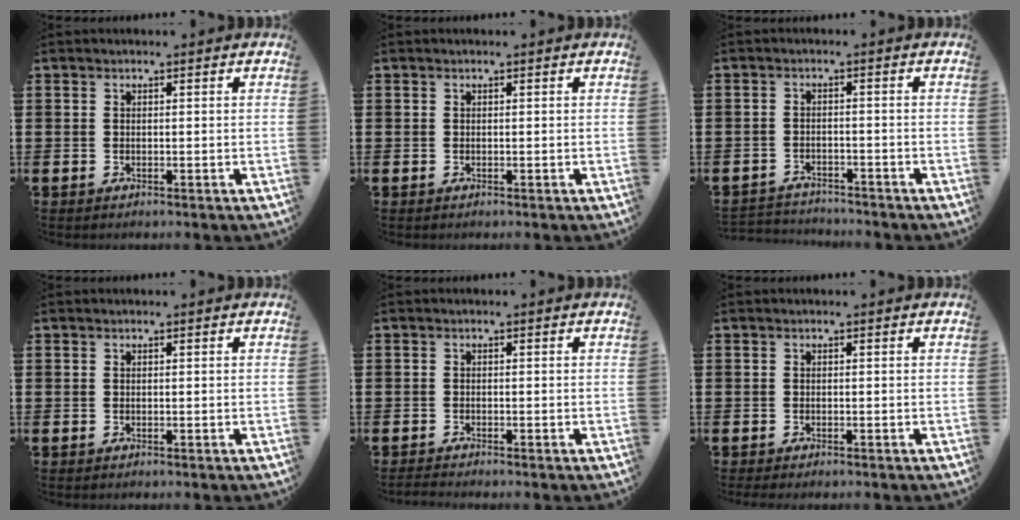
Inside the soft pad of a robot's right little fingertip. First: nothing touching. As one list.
[{"total": 0.0}, {"total": 2.3, "force": [-2.3, 0.2, -0.3], "torque": [-0.001, 0.001, -0.051]}, {"total": 0.0}, {"total": 0.6, "force": [-0.6, 0.0, 0.1], "torque": [-0.003, -0.002, -0.012]}, {"total": 0.0}]